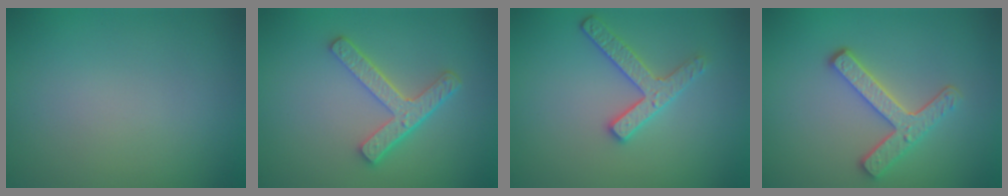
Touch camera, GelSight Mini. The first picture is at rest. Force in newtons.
{"total": 4.2, "press": 3.2, "slide": 2.8}
{"total": 2.6, "press": 2.6, "slide": 0.4}
{"total": 3.6, "press": 3.0, "slide": 2.0}